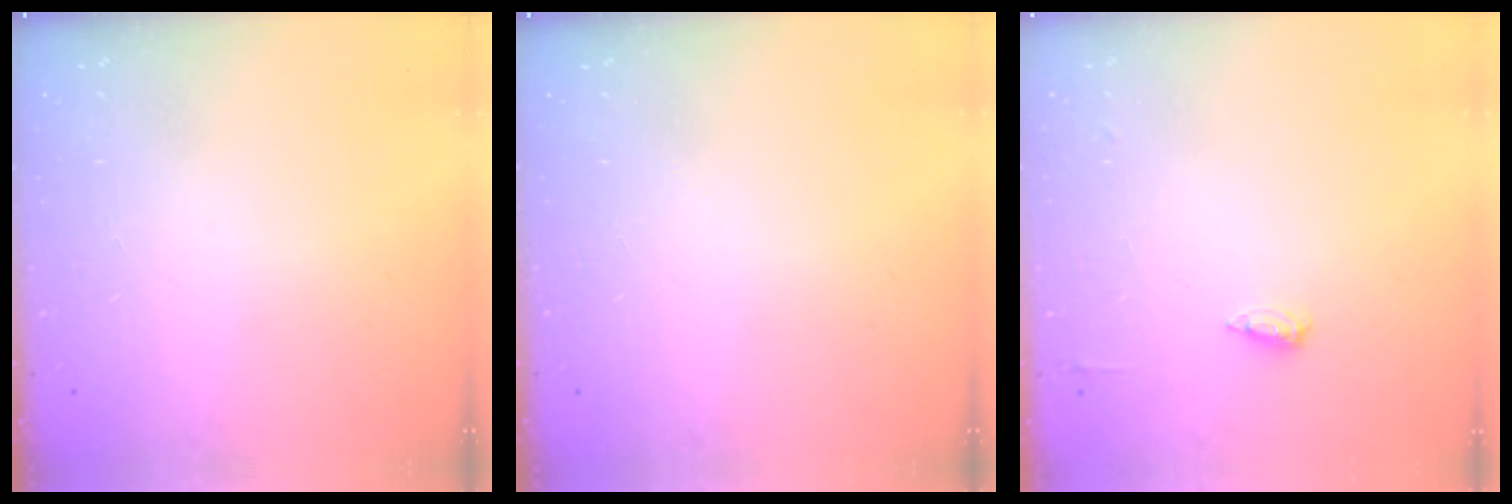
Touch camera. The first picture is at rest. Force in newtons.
{"total": 0.0}
{"total": 4.5, "press": 4.4, "slide": 1.0}